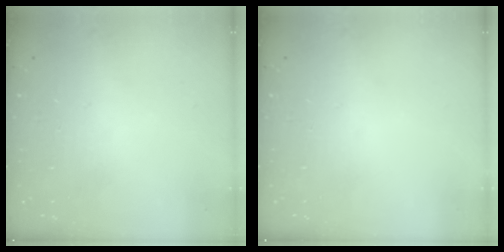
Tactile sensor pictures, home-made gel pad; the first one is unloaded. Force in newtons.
{"total": 0.0}